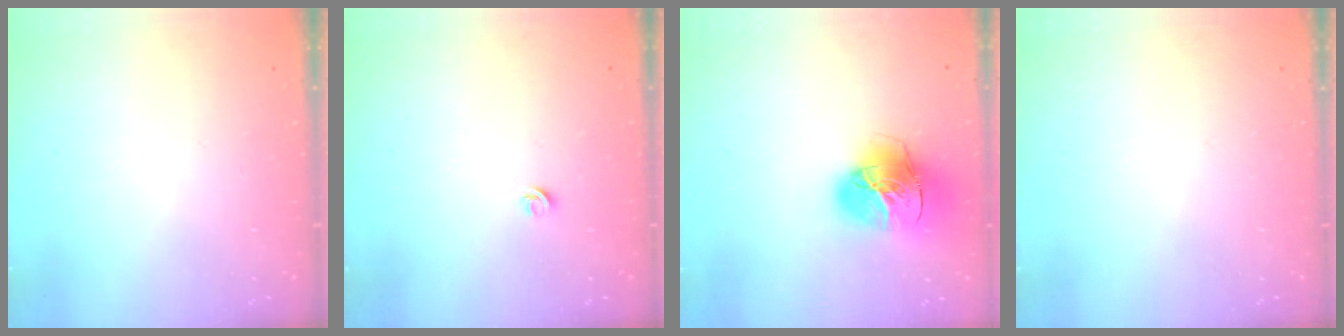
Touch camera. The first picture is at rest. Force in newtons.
{"total": 3.6, "press": 3.6, "slide": 0.5}
{"total": 20.1, "press": 20.0, "slide": 2.1}
{"total": 0.0}